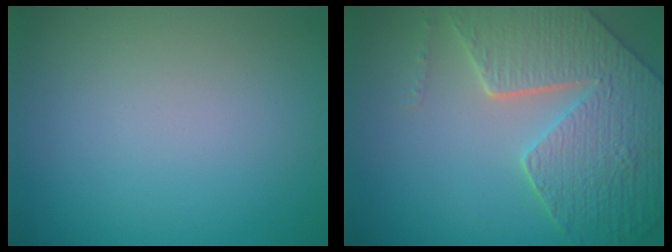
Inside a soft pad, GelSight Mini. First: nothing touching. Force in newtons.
{"total": 8.8, "press": 6.3, "slide": 6.2}